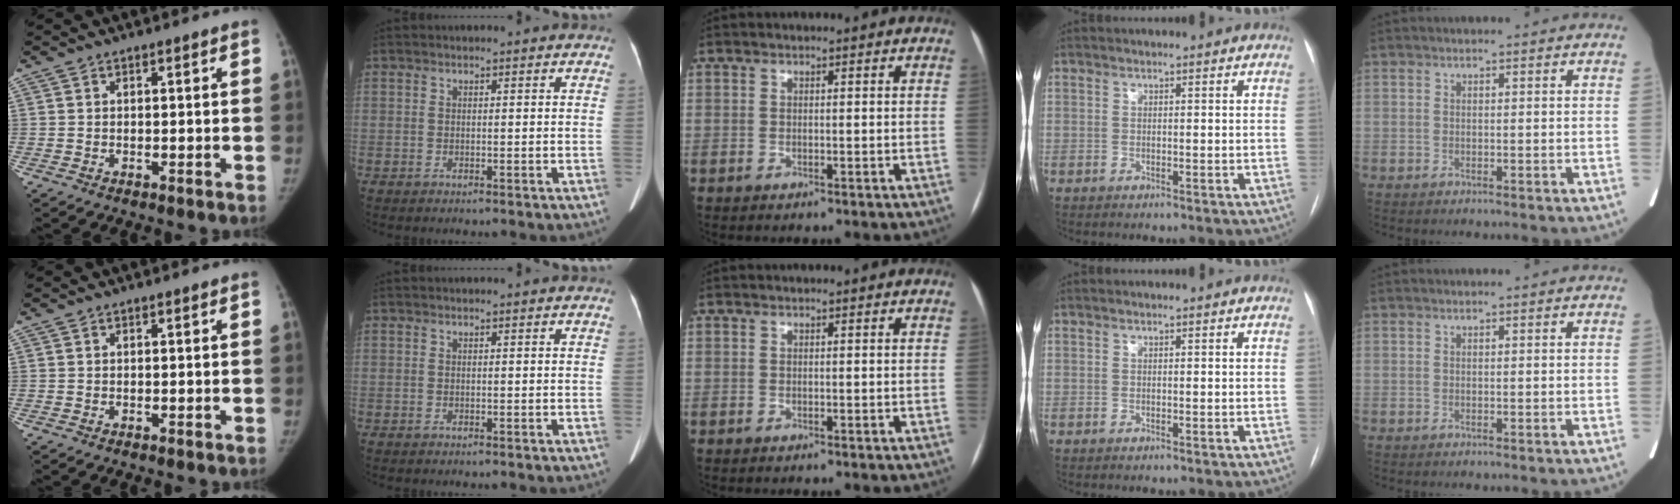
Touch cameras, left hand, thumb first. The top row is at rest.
{}